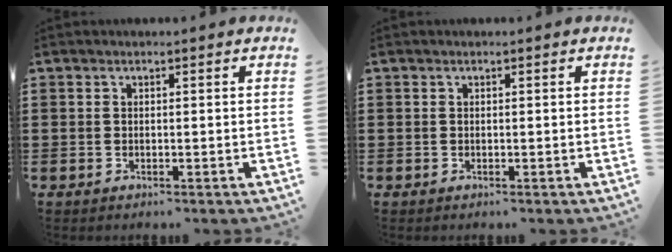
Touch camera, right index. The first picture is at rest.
{"total": 0.0}